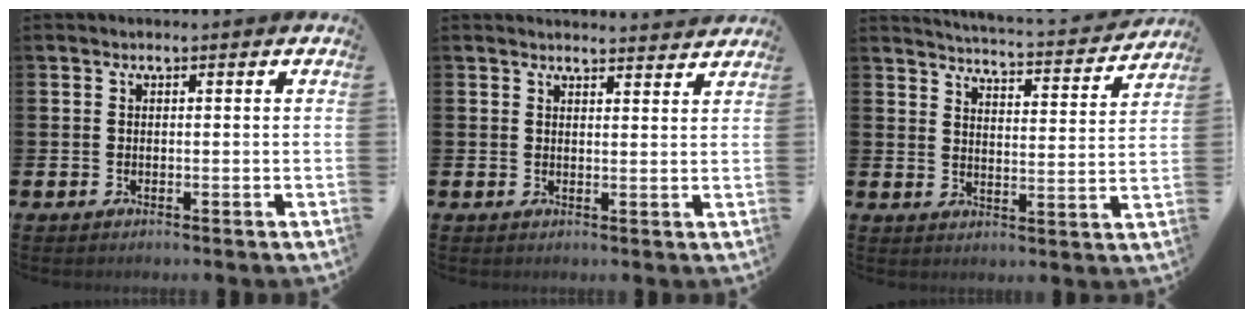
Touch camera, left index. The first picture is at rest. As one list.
[{"total": 2.7, "force": [2.7, 0.0, -0.1], "torque": [0.007, -0.019, 0.046]}, {"total": 4.5, "force": [4.4, -0.2, 0.6], "torque": [-0.027, -0.041, 0.071]}]